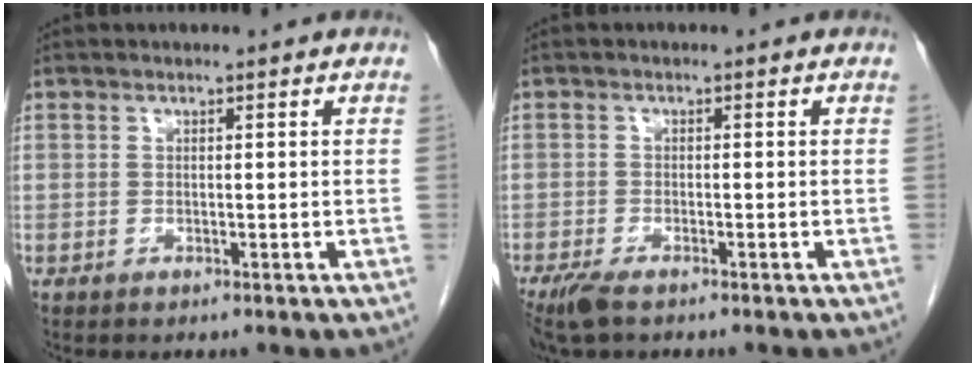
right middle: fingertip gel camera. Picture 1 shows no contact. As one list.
[{"total": 4.2, "force": [-3.1, 1.2, 2.7], "torque": [-0.058, -0.012, -0.054]}]